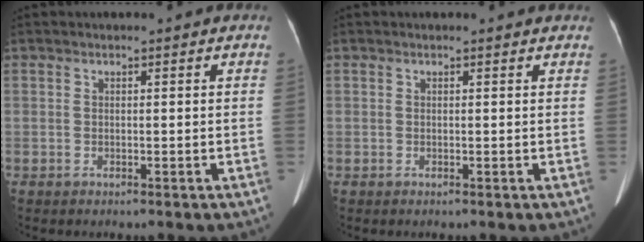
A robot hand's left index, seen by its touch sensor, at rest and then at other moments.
{"total": 2.0, "force": [1.9, 0.4, 0.5], "torque": [-0.015, 0.008, 0.014]}